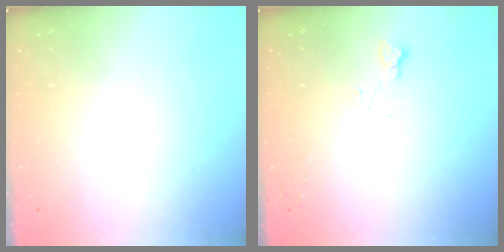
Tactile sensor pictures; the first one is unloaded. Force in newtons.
{"total": 4.7, "press": 4.7, "slide": 0.7}